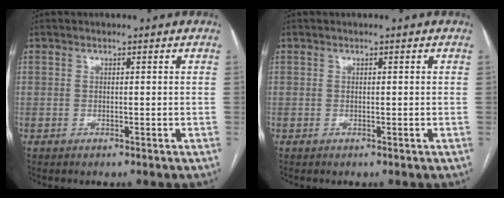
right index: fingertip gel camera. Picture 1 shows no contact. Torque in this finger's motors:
{"motor_torque": [-0.01, -0.04, 0.04, 0.01]}